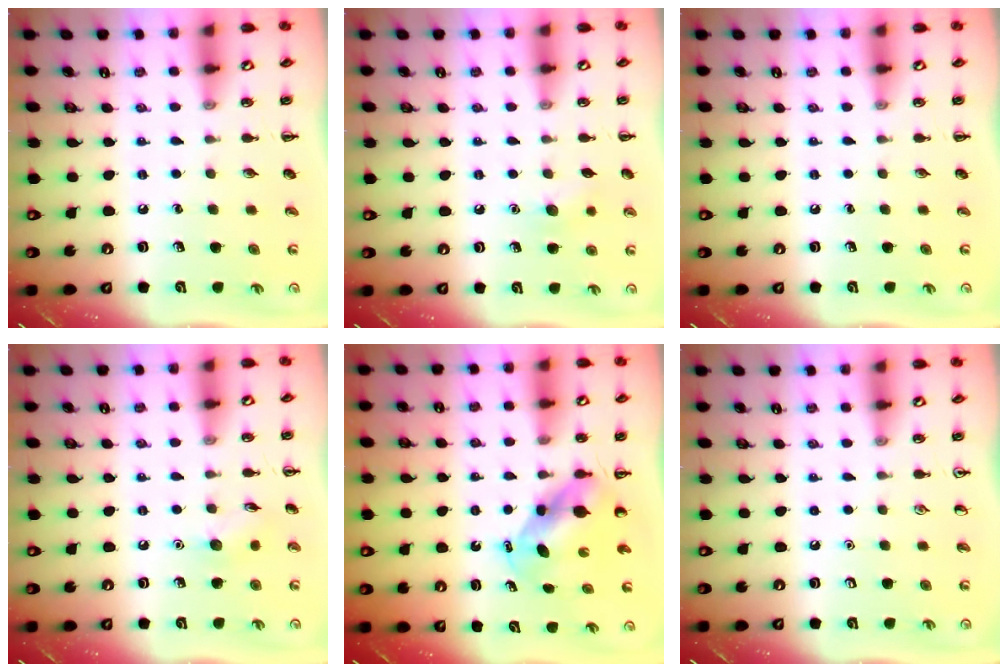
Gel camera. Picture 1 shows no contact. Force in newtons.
{"total": 7.2, "press": 6.9, "slide": 2.1}
{"total": 0.0}
{"total": 6.3, "press": 6.2, "slide": 1.5}
{"total": 5.4, "press": 5.4, "slide": 0.8}
{"total": 0.0}